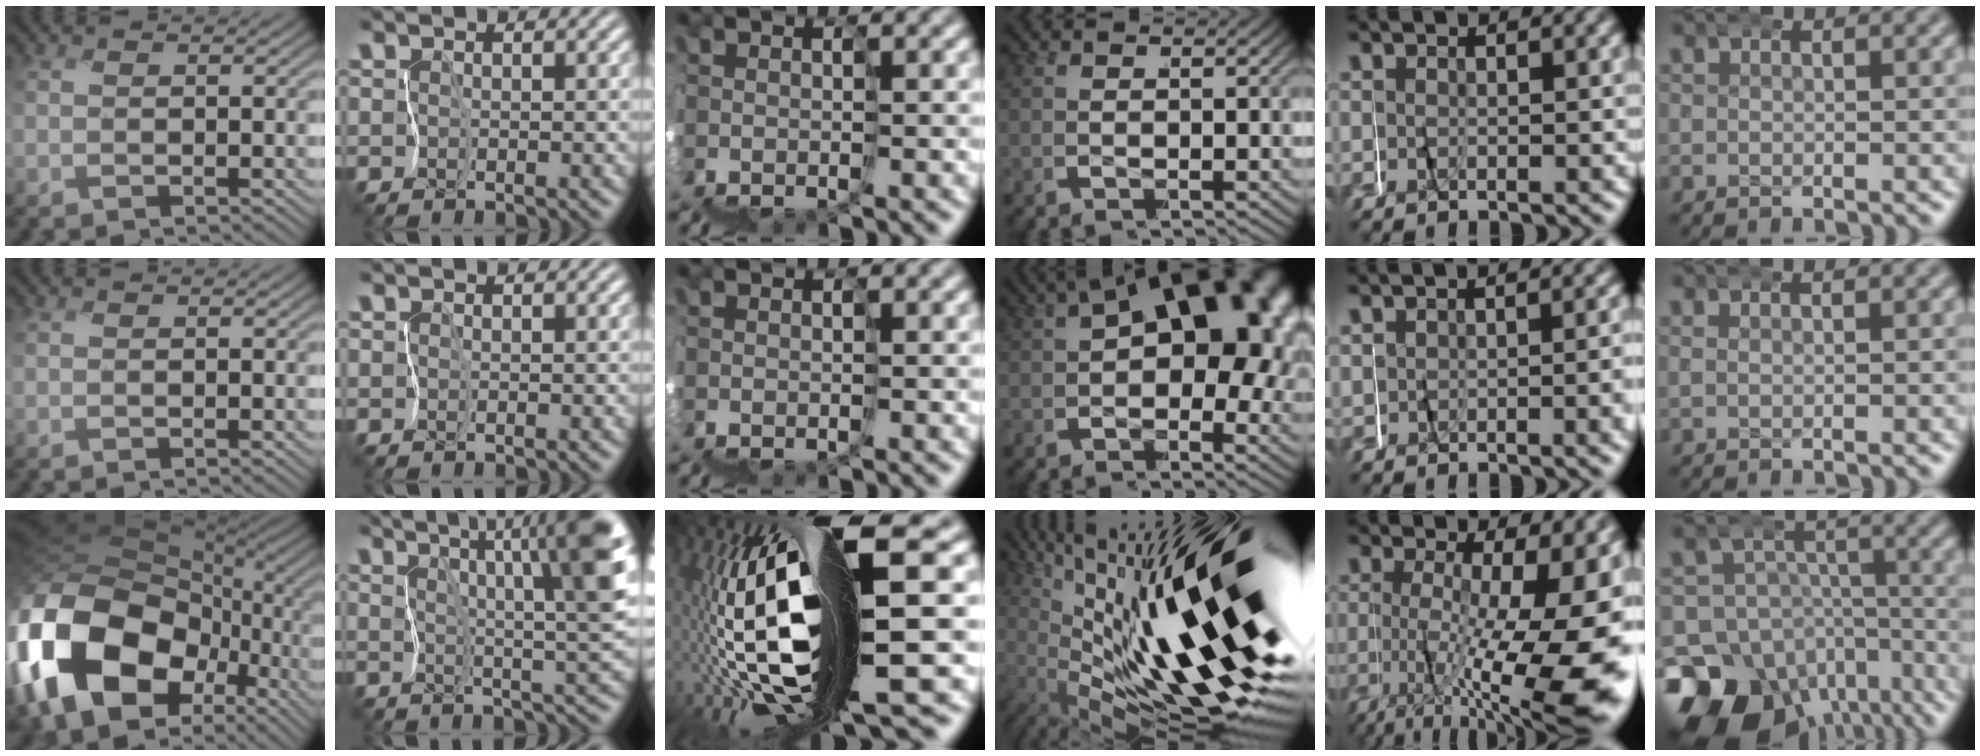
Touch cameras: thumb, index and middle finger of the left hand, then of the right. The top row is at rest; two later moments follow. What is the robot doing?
{"motion": "wrap", "object": "masking tape"}